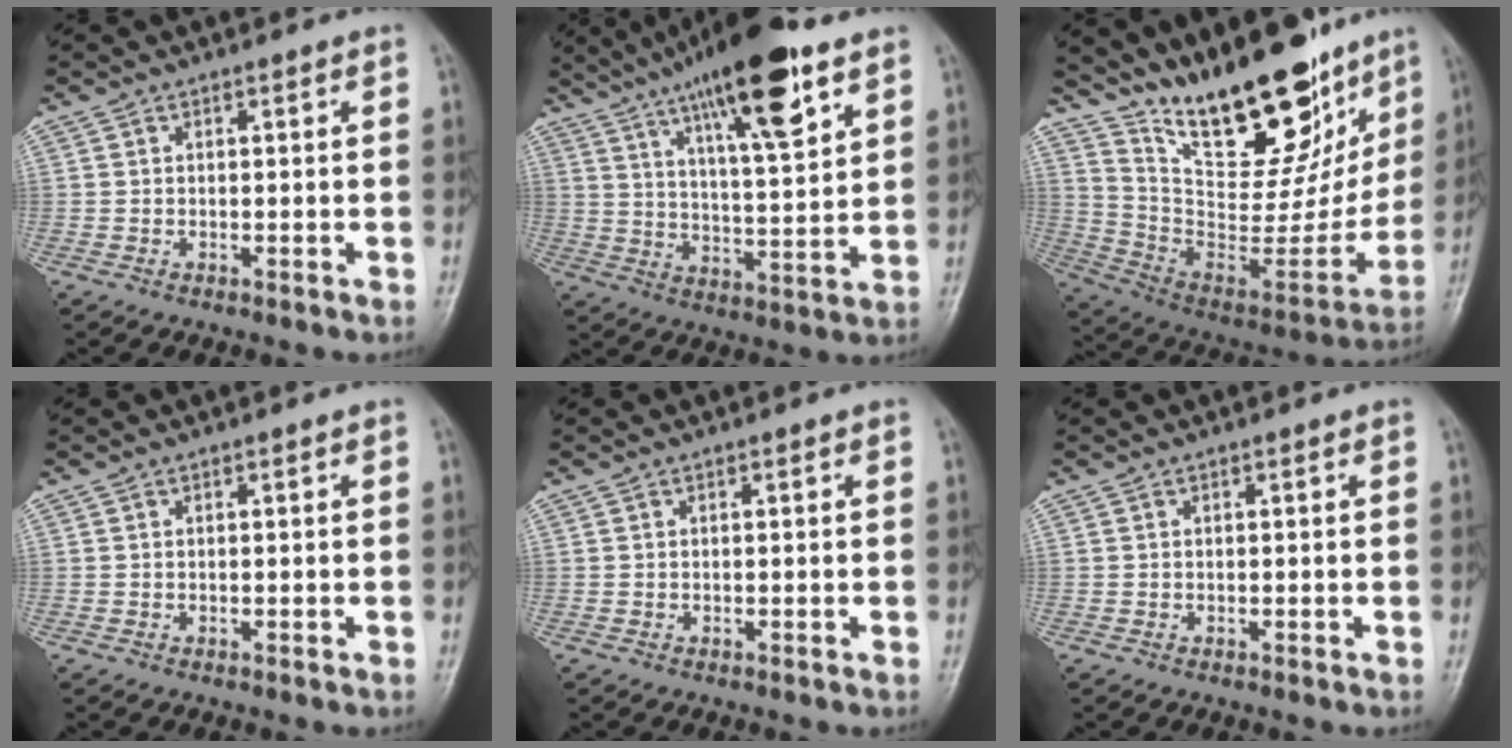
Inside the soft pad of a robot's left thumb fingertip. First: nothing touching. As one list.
[{"total": 19.0, "force": [11.0, 4.5, 14.8], "torque": [-0.224, -0.038, 0.184]}, {"total": 27.2, "force": [19.4, 10.5, 15.9], "torque": [-0.201, -0.099, 0.327]}, {"total": 0.0}, {"total": 0.0}, {"total": 0.0}]